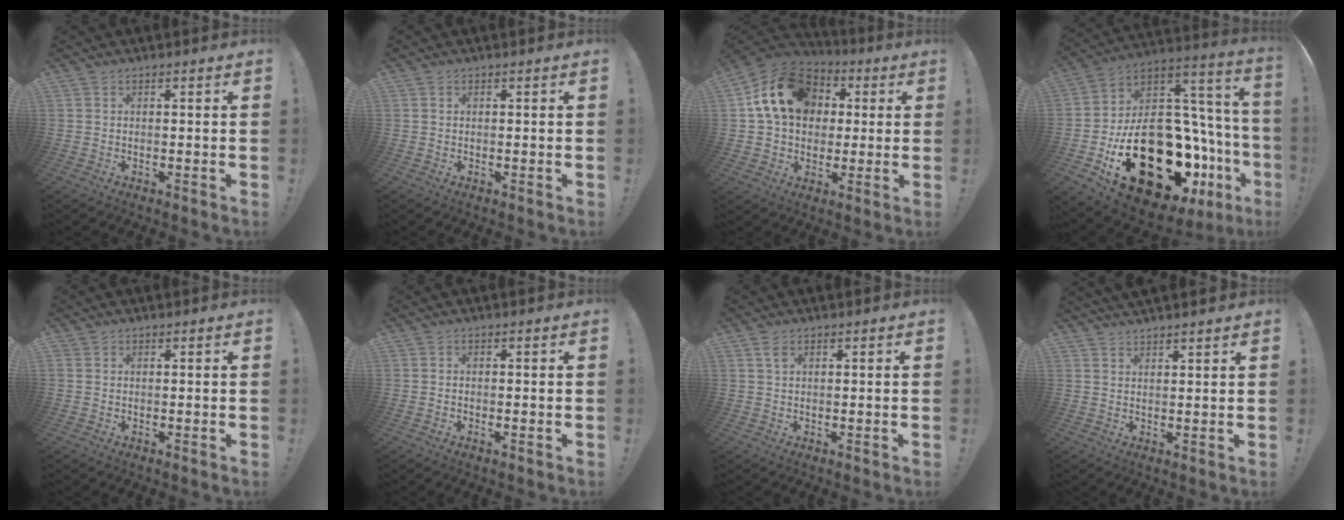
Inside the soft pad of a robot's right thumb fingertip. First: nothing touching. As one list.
[{"total": 0.7, "force": [0.6, -0.4, -0.1], "torque": [0.003, -0.002, 0.011]}, {"total": 18.7, "force": [5.3, 14.5, 10.6], "torque": [-0.164, 0.001, 0.105]}, {"total": 34.6, "force": [-13.4, 20.0, 24.8], "torque": [-0.352, 0.021, -0.158]}, {"total": 0.8, "force": [0.3, 0.7, 0.2], "torque": [-0.006, 0.004, 0.007]}, {"total": 0.6, "force": [-0.4, 0.3, 0.3], "torque": [-0.011, 0.003, -0.005]}, {"total": 2.1, "force": [1.6, 0.4, 1.3], "torque": [-0.021, -0.003, 0.027]}, {"total": 2.6, "force": [2.5, 0.0, 0.4], "torque": [-0.002, -0.017, 0.046]}]